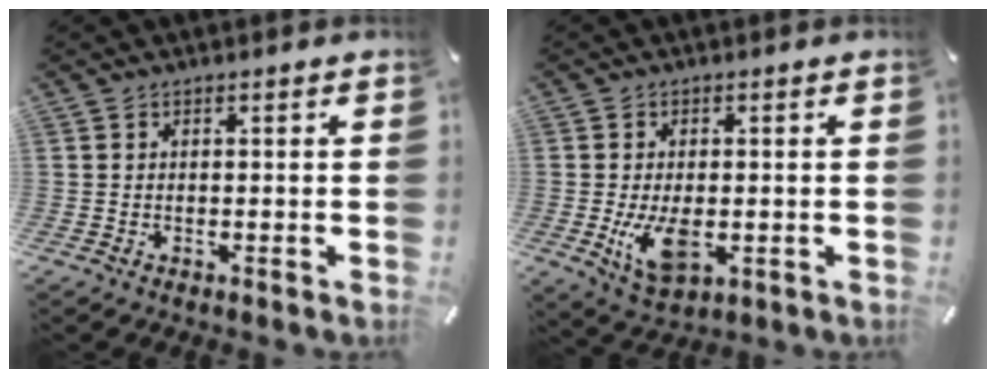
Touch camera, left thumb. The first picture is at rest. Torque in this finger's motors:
{"motor_torque": [-0.07, 0.55, 0.52, 0.34, 0.10]}